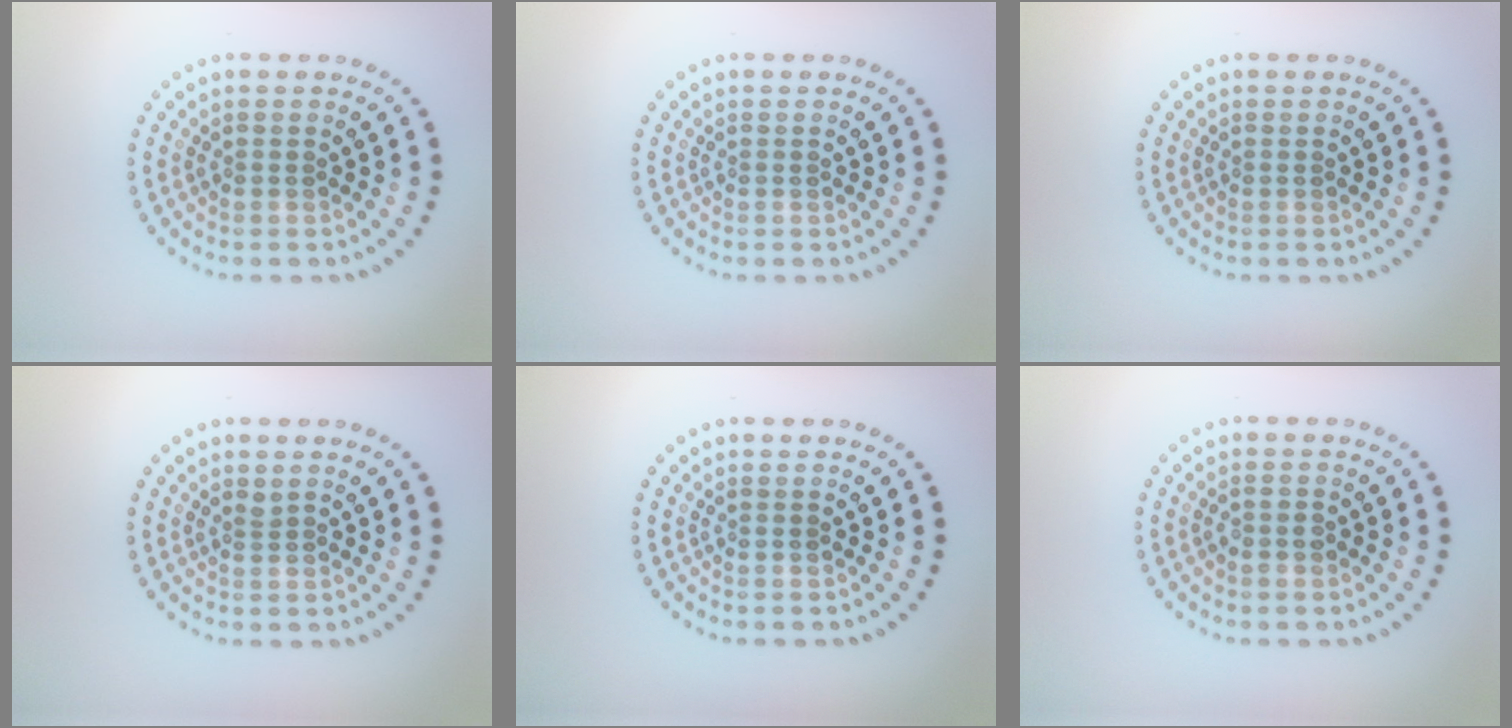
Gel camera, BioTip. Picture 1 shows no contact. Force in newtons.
{"total": 0.0}
{"total": 0.0}
{"total": 0.7, "press": 0.4, "slide": 0.5}
{"total": 0.0}
{"total": 0.9, "press": 0.9, "slide": 0.2}